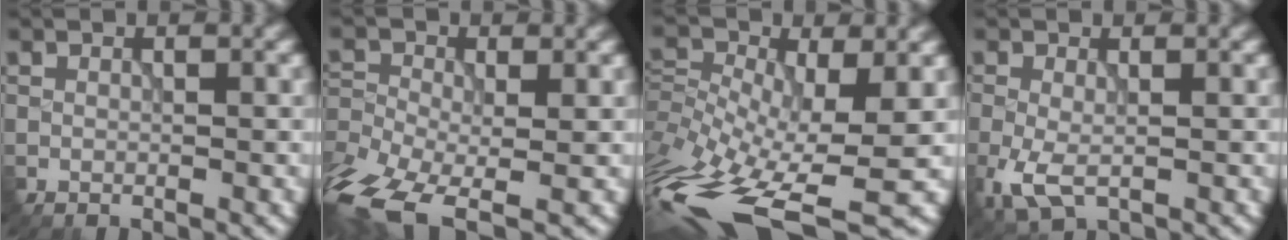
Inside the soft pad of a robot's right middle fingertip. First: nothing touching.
{"total": 9.2, "force": [-5.3, 4.2, 6.2], "torque": [-0.131, -0.021, -0.109]}
{"total": 13.6, "force": [-5.7, 5.1, 11.2], "torque": [-0.238, -0.012, -0.085]}
{"total": 3.4, "force": [-1.0, 1.7, 2.8], "torque": [-0.070, -0.012, -0.019]}